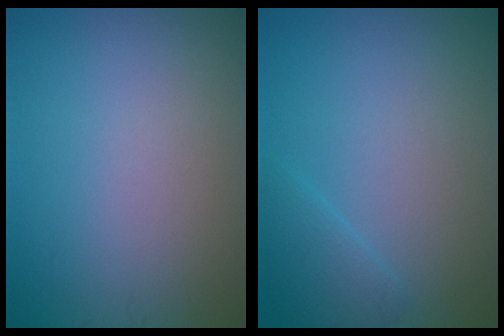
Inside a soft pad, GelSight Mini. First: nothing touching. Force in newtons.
{"total": 1.7, "press": 1.7, "slide": 0.1}